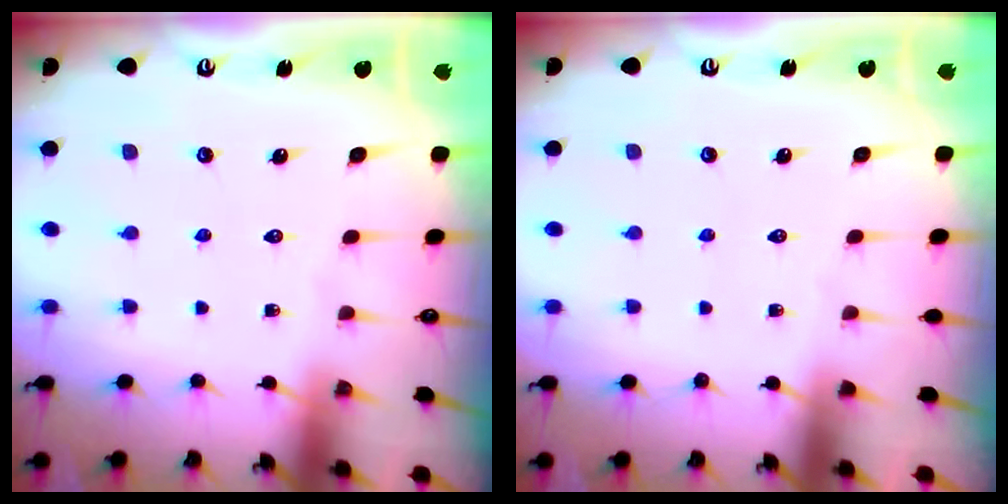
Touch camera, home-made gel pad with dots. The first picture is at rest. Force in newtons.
{"total": 0.0}